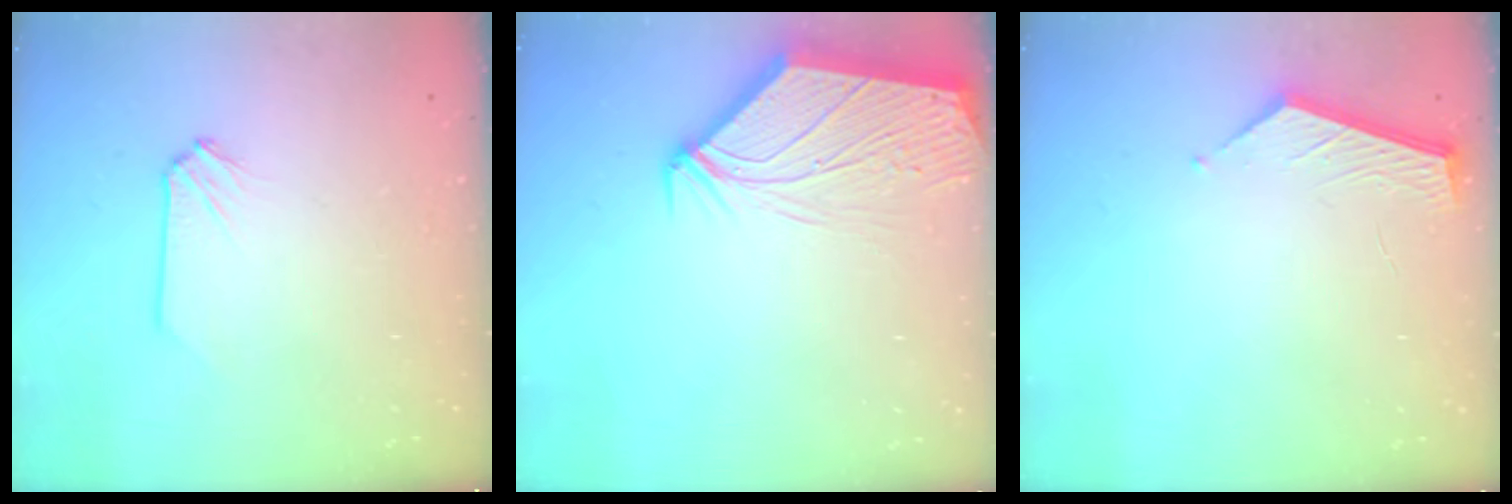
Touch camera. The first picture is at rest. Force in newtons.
{"total": 7.1, "press": 7.0, "slide": 1.0}
{"total": 4.8, "press": 4.8, "slide": 0.5}